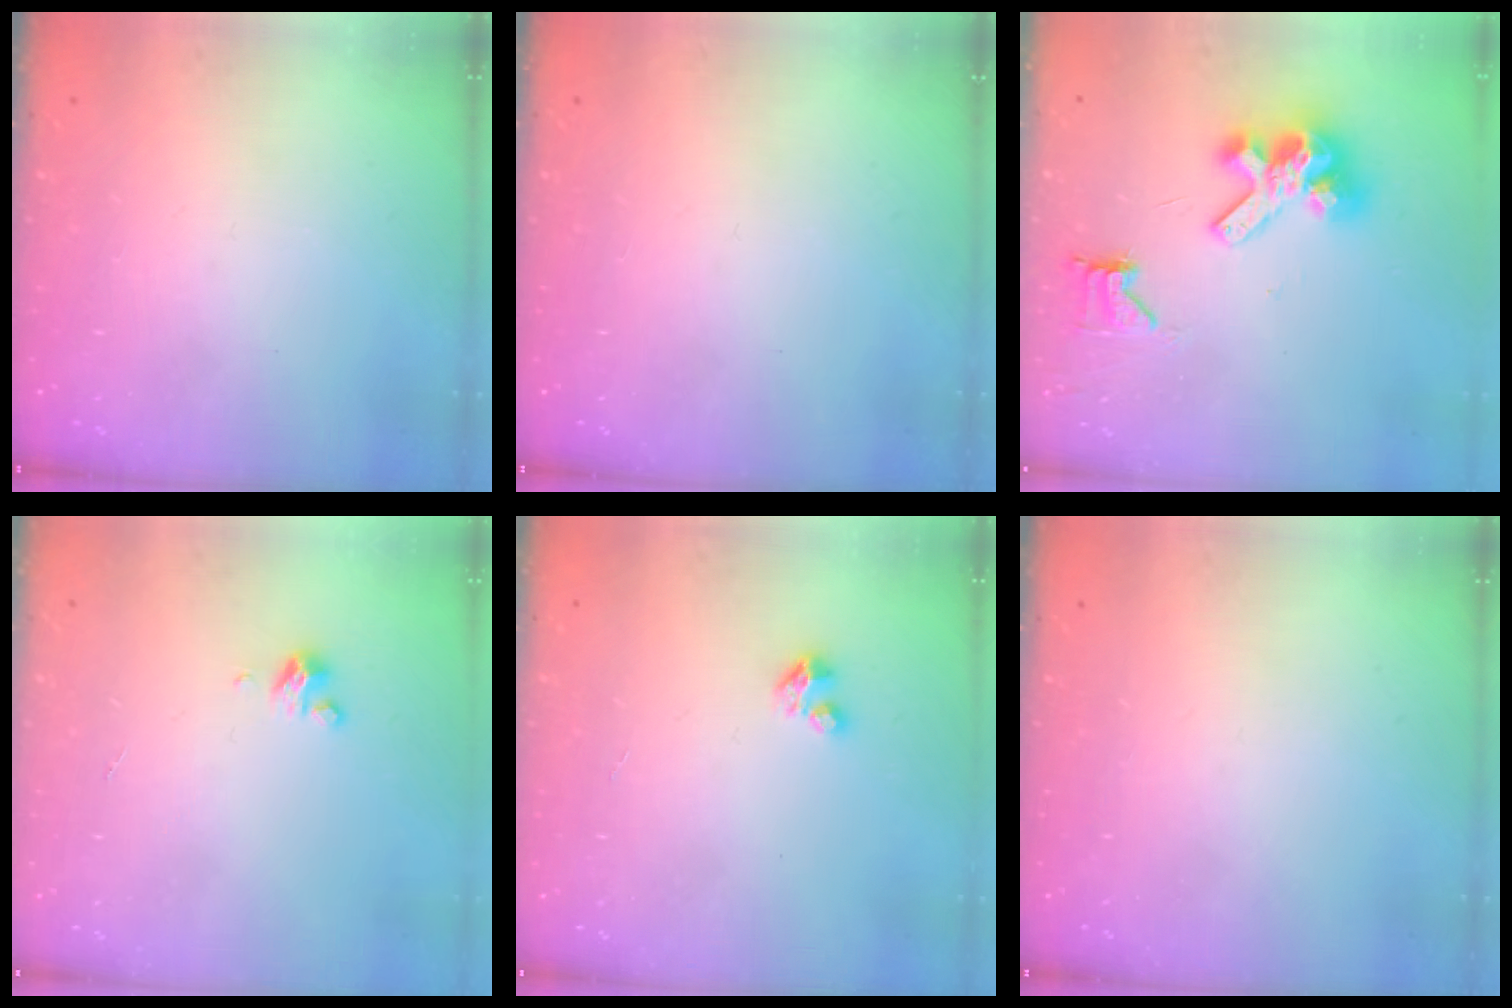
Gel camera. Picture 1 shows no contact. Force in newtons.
{"total": 0.0}
{"total": 11.4, "press": 11.2, "slide": 1.7}
{"total": 1.7, "press": 1.7, "slide": 0.3}
{"total": 2.3, "press": 2.3, "slide": 0.3}
{"total": 0.0}